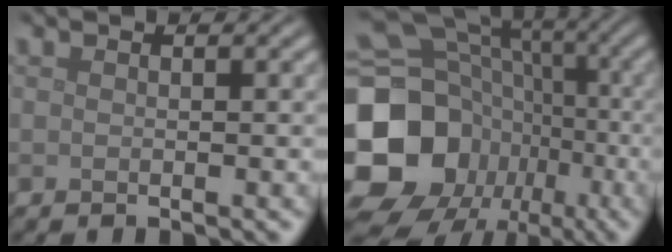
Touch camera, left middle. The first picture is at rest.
{"total": 22.3, "force": [-6.6, 19.5, 8.6], "torque": [-0.178, -0.025, -0.142]}